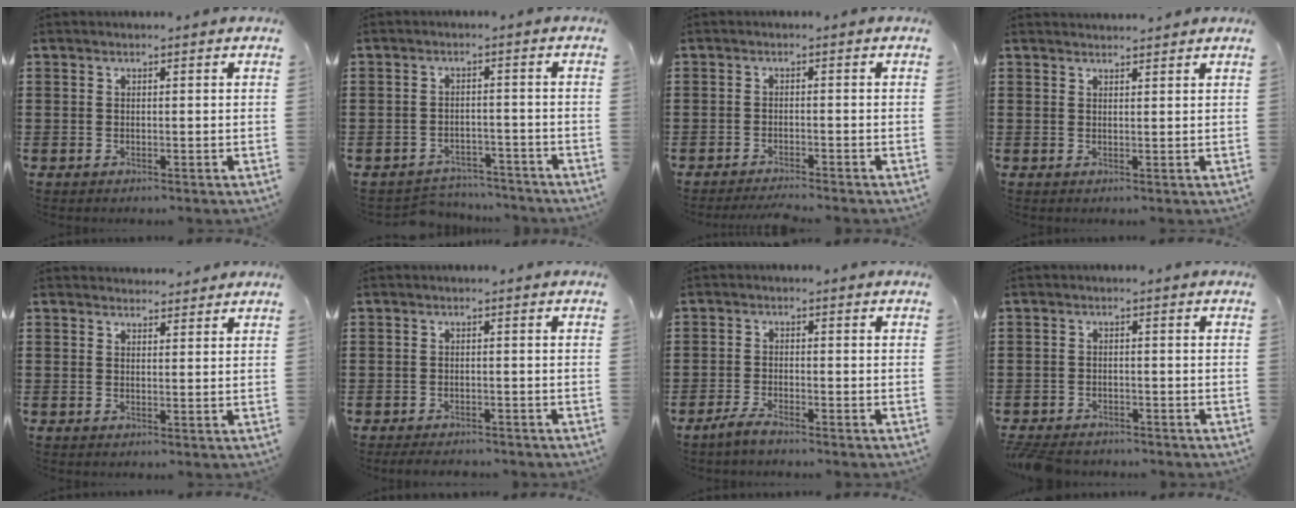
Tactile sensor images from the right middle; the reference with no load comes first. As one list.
[{"total": 3.2, "force": [-3.2, 0.5, 0.0], "torque": [-0.008, -0.001, -0.067]}, {"total": 1.9, "force": [-1.8, -0.2, 0.5], "torque": [-0.010, -0.002, -0.035]}, {"total": 1.5, "force": [1.5, 0.2, 0.1], "torque": [-0.004, 0.002, 0.029]}, {"total": 1.9, "force": [1.9, 0.4, -0.1], "torque": [0.005, 0.000, 0.035]}, {"total": 1.7, "force": [-1.6, 0.1, 0.3], "torque": [-0.011, -0.004, -0.032]}, {"total": 2.3, "force": [-1.8, 0.2, 1.4], "torque": [-0.031, 0.001, -0.036]}, {"total": 2.5, "force": [-2.4, 0.5, 0.4], "torque": [-0.018, -0.002, -0.055]}]